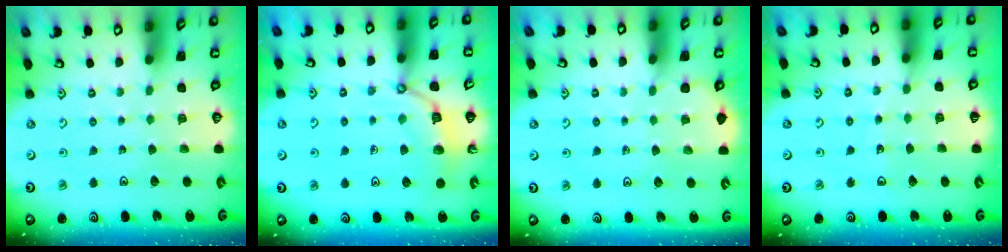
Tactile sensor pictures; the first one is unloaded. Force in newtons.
{"total": 6.9, "press": 6.9, "slide": 0.4}
{"total": 1.4, "press": 1.4, "slide": 0.1}
{"total": 2.2, "press": 2.2, "slide": 0.2}